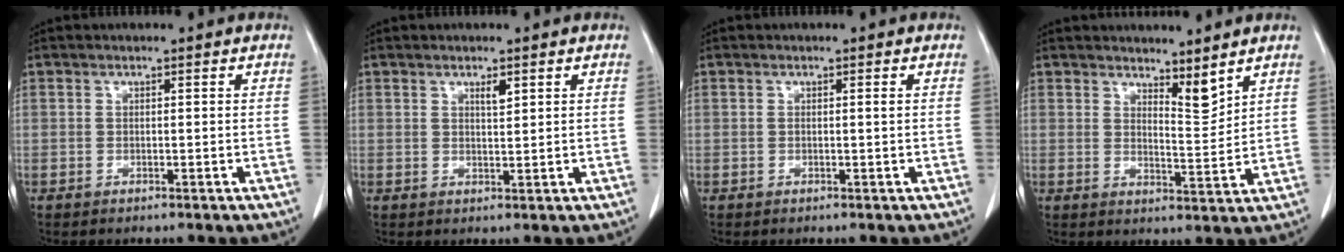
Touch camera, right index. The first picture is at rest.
{"total": 1.9, "force": [1.2, 0.3, 1.4], "torque": [-0.022, -0.007, 0.019]}
{"total": 0.7, "force": [0.2, -0.1, 0.6], "torque": [-0.010, 0.000, 0.002]}
{"total": 4.4, "force": [3.7, 0.7, 2.3], "torque": [-0.034, -0.019, 0.066]}